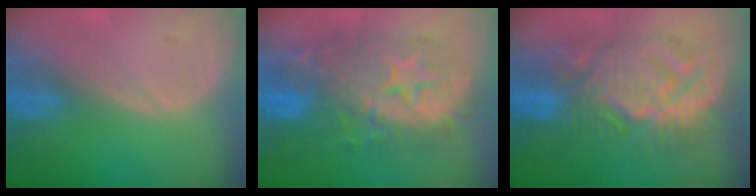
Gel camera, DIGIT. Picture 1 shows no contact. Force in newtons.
{"total": 11.5, "press": 11.5, "slide": 0.9}
{"total": 10.6, "press": 10.6, "slide": 0.7}